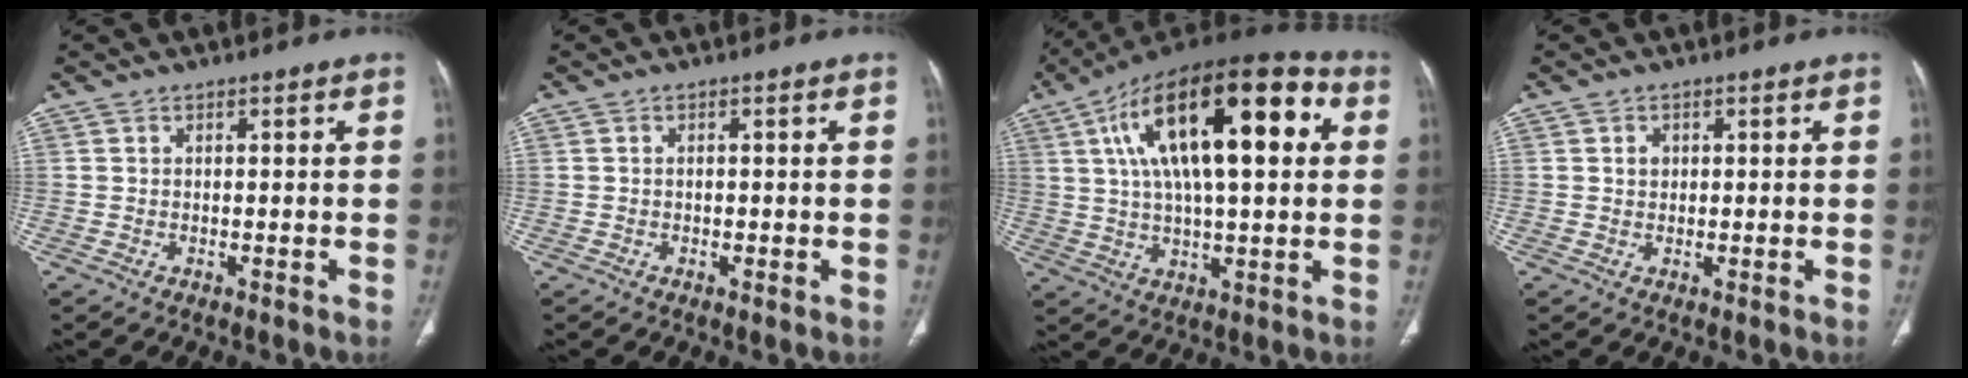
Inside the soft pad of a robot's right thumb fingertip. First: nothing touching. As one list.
[{"total": 0.8, "force": [-0.1, 0.5, 0.6], "torque": [-0.011, -0.001, -0.001]}, {"total": 26.5, "force": [7.2, 10.3, 23.3], "torque": [-0.378, 0.025, 0.106]}, {"total": 1.4, "force": [0.4, 1.2, 0.7], "torque": [-0.005, 0.001, 0.007]}]